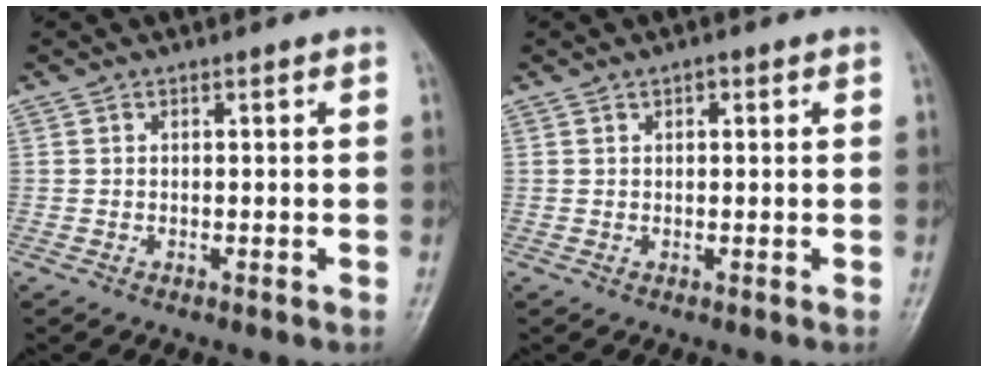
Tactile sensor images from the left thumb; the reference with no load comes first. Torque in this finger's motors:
{"motor_torque": [-0.28, -0.04, -0.06, 0.07, -0.07]}